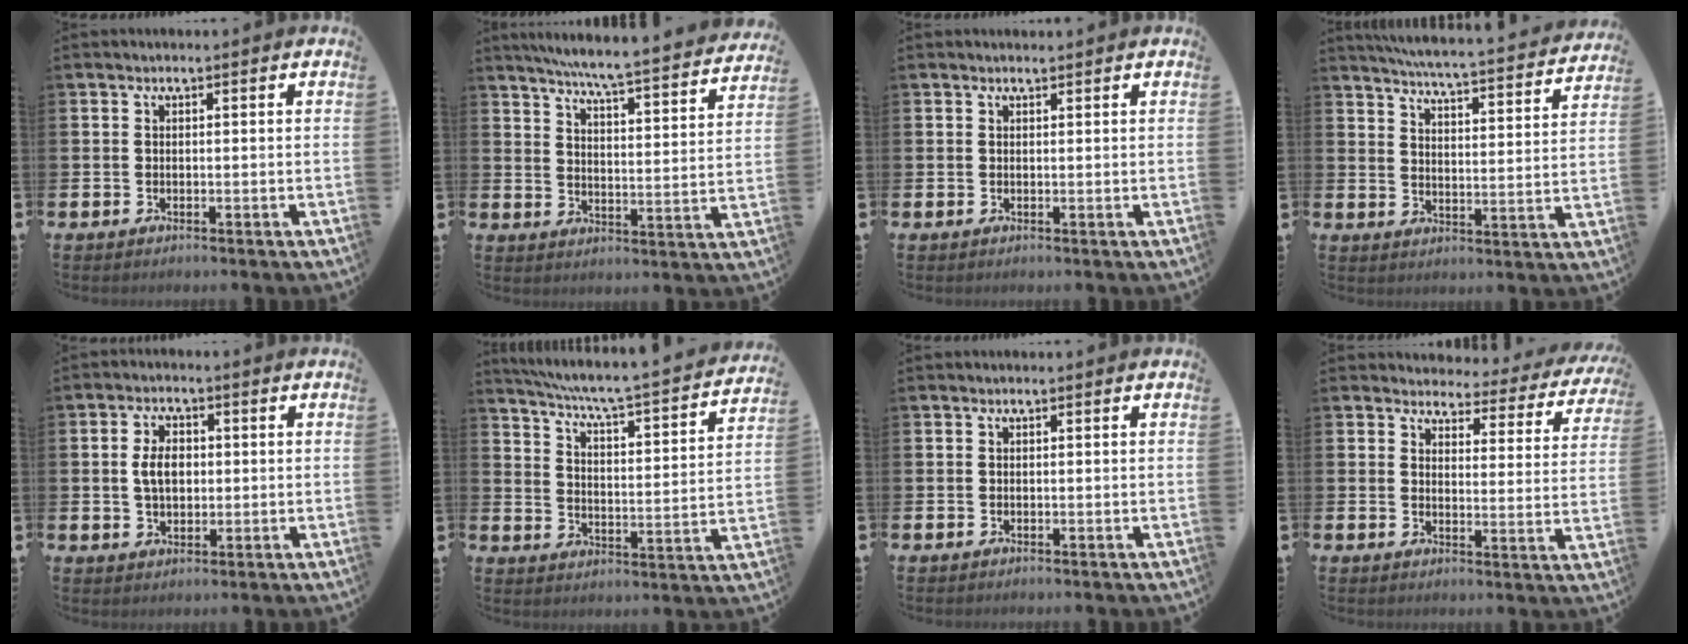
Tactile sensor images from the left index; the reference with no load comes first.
{"total": 6.8, "force": [6.4, -0.3, 2.3], "torque": [-0.065, -0.050, 0.109]}
{"total": 0.6, "force": [0.6, 0.1, 0.1], "torque": [0.004, -0.002, 0.010]}
{"total": 5.4, "force": [5.2, 0.0, 1.5], "torque": [-0.048, -0.046, 0.086]}
{"total": 4.2, "force": [0.5, 2.8, 3.1], "torque": [-0.047, 0.005, 0.002]}
{"total": 5.3, "force": [4.7, 0.1, 2.5], "torque": [-0.076, -0.043, 0.071]}
{"total": 0.0}
{"total": 3.3, "force": [3.0, 1.2, 0.4], "torque": [-0.016, -0.036, 0.043]}